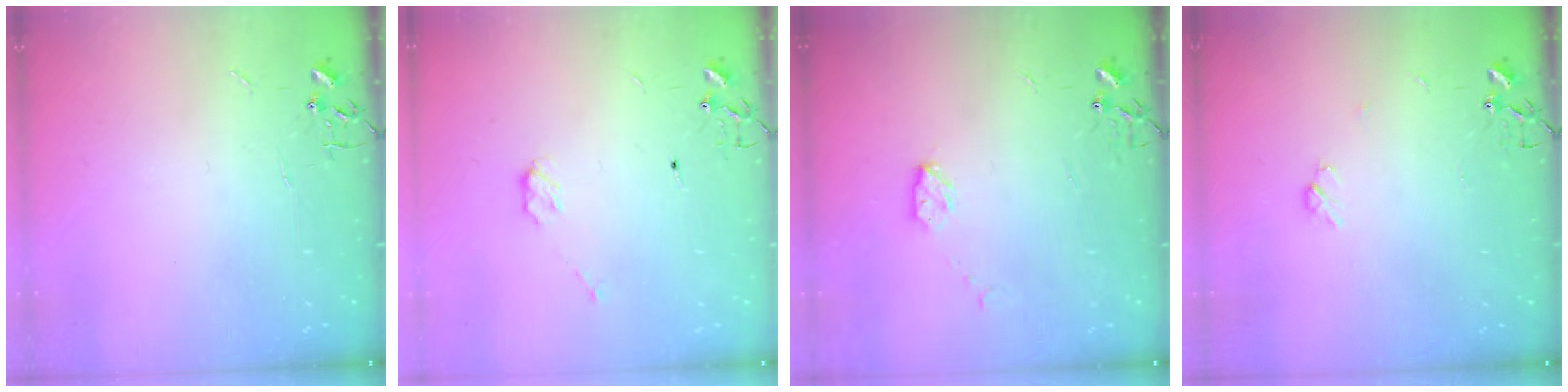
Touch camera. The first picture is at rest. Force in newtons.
{"total": 3.9, "press": 3.9, "slide": 0.3}
{"total": 4.5, "press": 4.5, "slide": 0.6}
{"total": 3.7, "press": 3.6, "slide": 0.9}